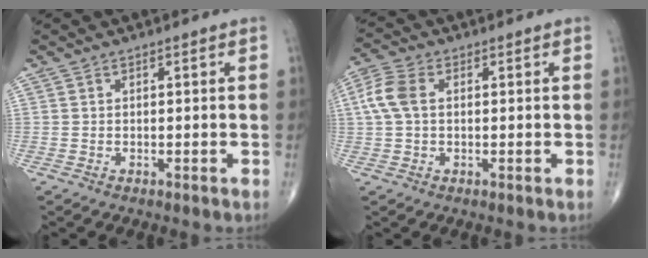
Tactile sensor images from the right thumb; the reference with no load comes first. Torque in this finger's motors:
{"motor_torque": [0.06, 0.11, 0.20, 0.00, 0.14]}